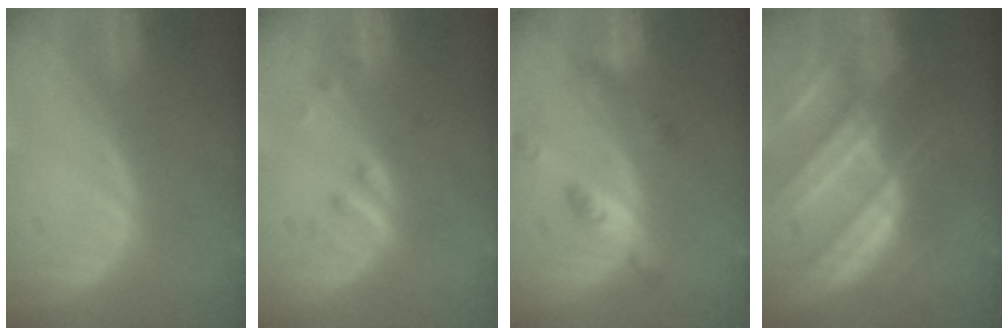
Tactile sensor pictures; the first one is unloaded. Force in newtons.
{"total": 3.1, "press": 2.8, "slide": 1.2}
{"total": 5.8, "press": 5.0, "slide": 2.8}
{"total": 10.6, "press": 9.3, "slide": 5.0}